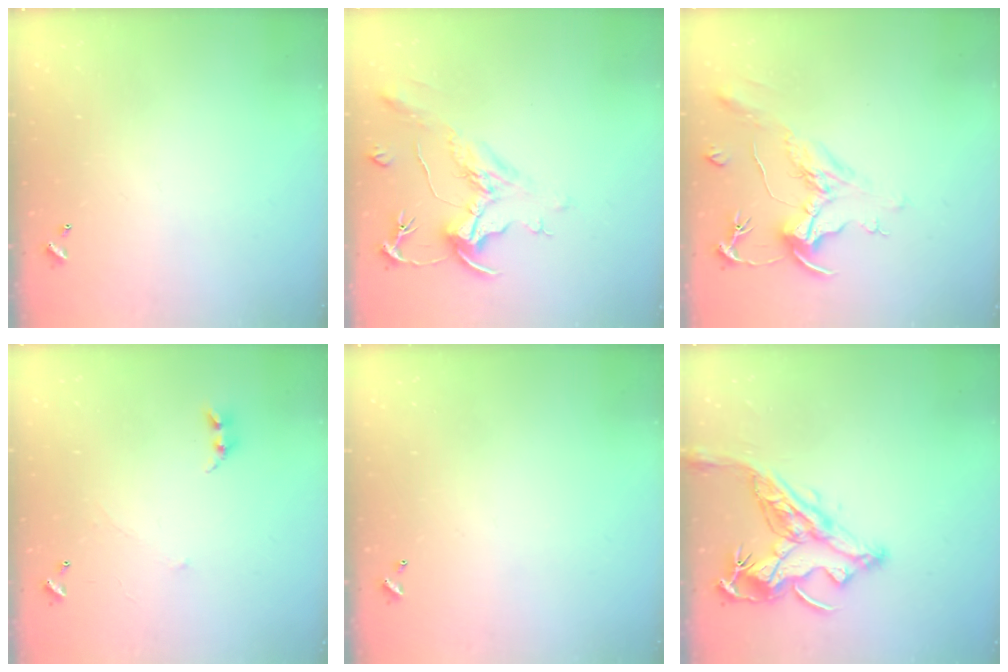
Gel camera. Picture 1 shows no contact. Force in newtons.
{"total": 2.0, "press": 1.5, "slide": 1.3}
{"total": 2.2, "press": 1.7, "slide": 1.4}
{"total": 0.9, "press": 0.8, "slide": 0.5}
{"total": 0.0}
{"total": 16.2, "press": 16.1, "slide": 2.1}